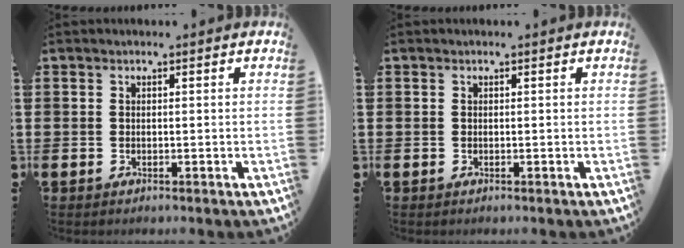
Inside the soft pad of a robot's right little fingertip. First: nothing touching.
{"total": 0.0}